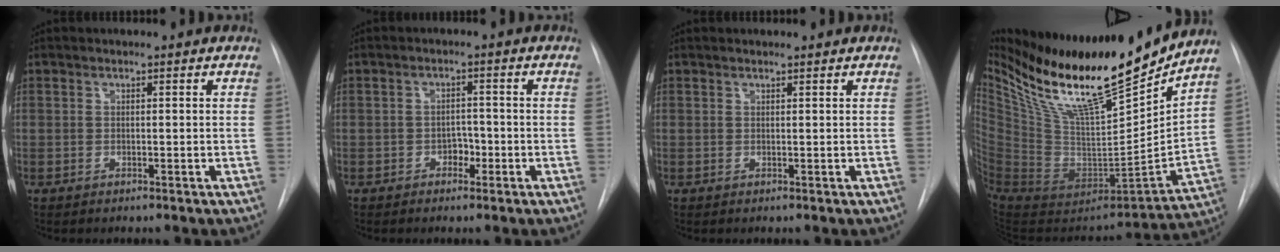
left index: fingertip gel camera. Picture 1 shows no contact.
{"total": 2.1, "force": [-1.0, 1.4, 1.1], "torque": [-0.009, 0.008, -0.016]}
{"total": 0.9, "force": [0.9, 0.0, 0.0], "torque": [-0.007, 0.012, 0.019]}
{"total": 27.6, "force": [21.7, 3.3, 16.7], "torque": [-0.277, -0.026, 0.368]}